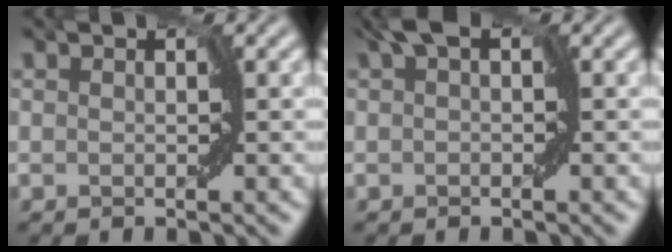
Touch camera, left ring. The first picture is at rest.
{"total": 2.0, "force": [0.7, 0.7, 1.7], "torque": [-0.029, 0.011, 0.004]}